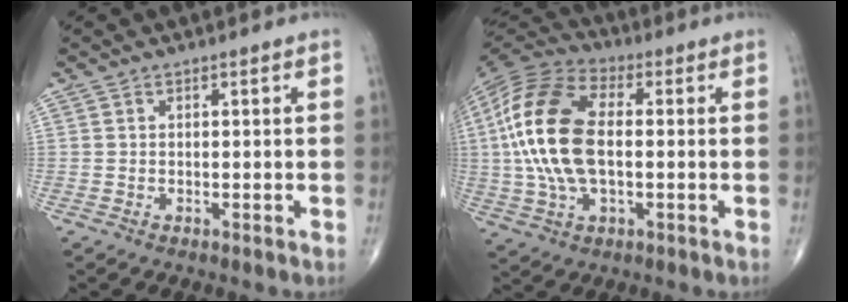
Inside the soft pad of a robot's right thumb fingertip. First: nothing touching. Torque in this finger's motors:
{"motor_torque": [-0.38, 1.89, 1.86, 0.33, 0.70]}